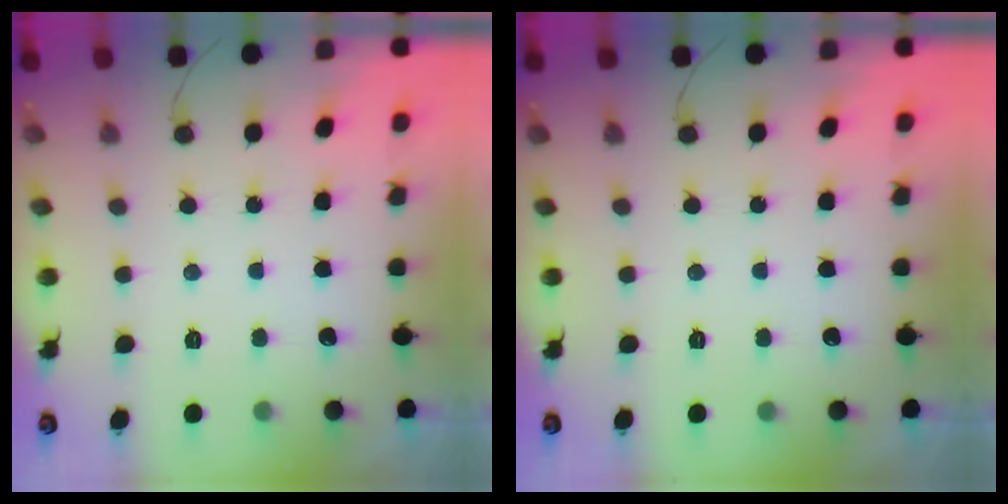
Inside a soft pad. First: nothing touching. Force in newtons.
{"total": 0.0}